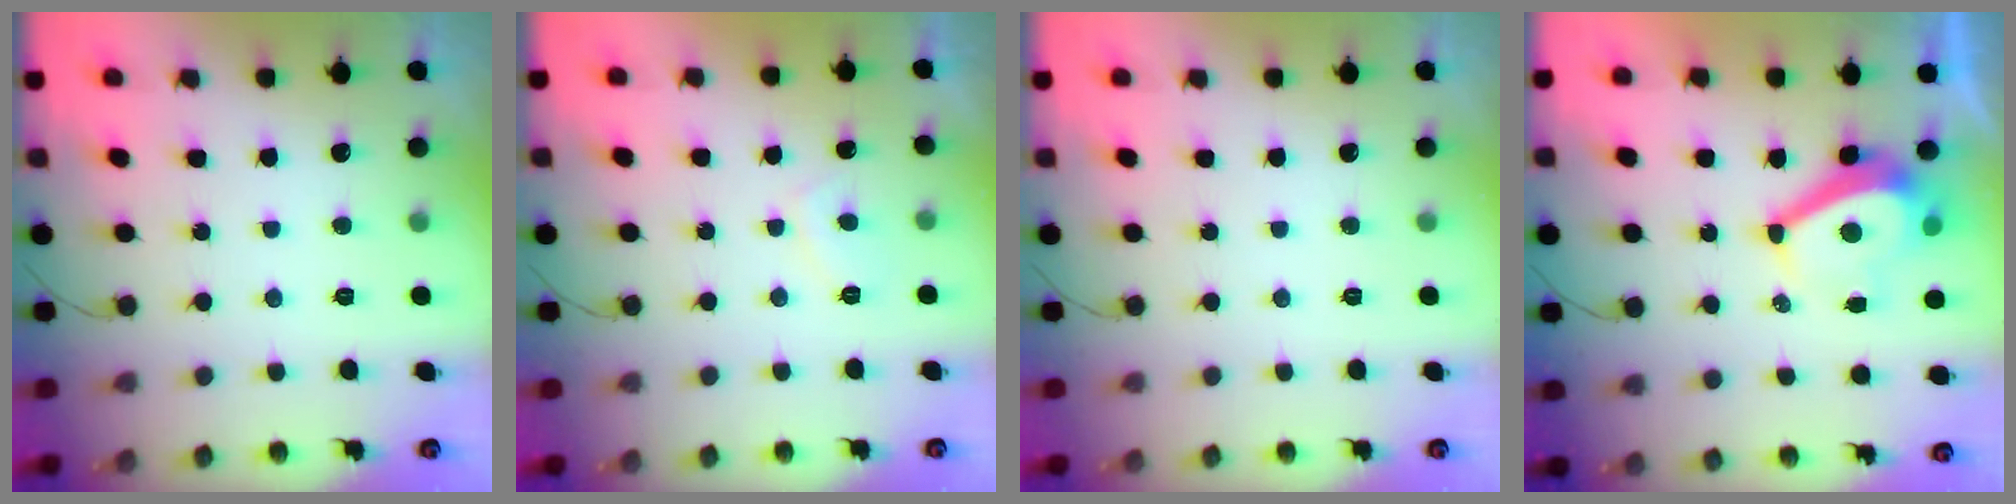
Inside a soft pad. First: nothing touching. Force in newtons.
{"total": 2.9, "press": 2.8, "slide": 0.7}
{"total": 0.0}
{"total": 8.0, "press": 7.9, "slide": 0.9}